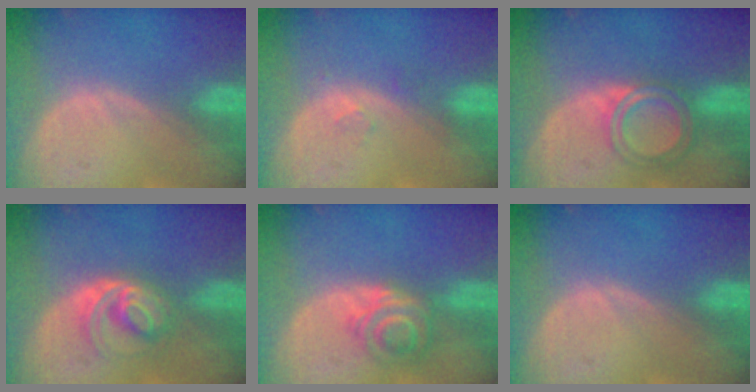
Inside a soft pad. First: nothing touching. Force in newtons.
{"total": 1.4, "press": 1.3, "slide": 0.6}
{"total": 4.7, "press": 4.7, "slide": 0.2}
{"total": 6.1, "press": 5.3, "slide": 3.0}
{"total": 6.2, "press": 5.3, "slide": 3.3}
{"total": 0.0}